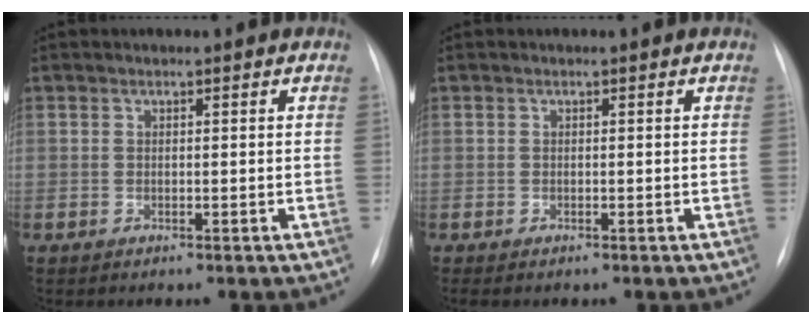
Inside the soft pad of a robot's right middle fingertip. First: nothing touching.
{"total": 0.7, "force": [-0.5, 0.3, 0.4], "torque": [-0.006, -0.002, -0.004]}